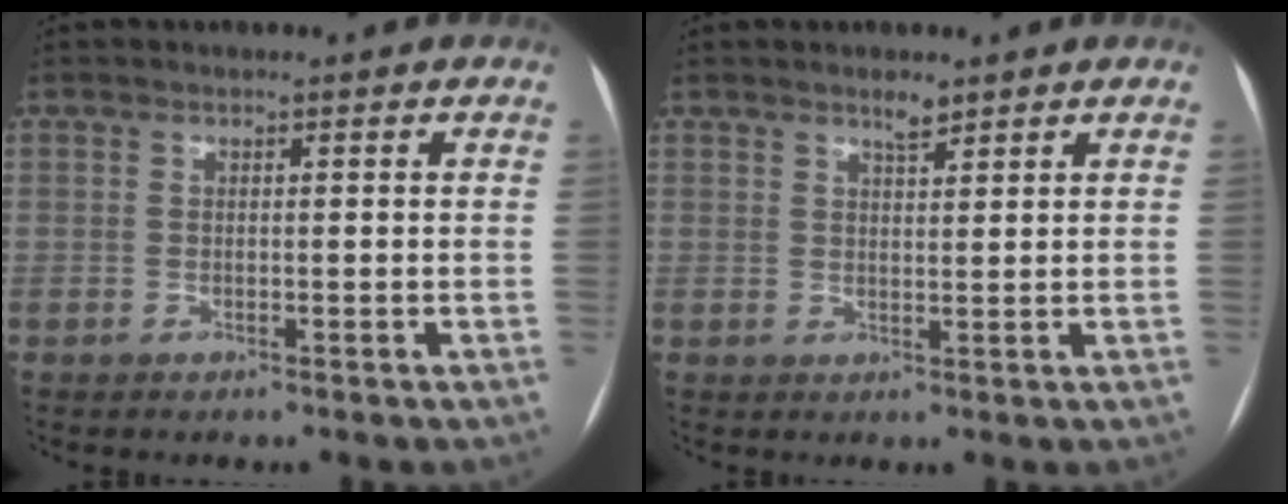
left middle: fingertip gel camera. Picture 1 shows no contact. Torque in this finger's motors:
{"motor_torque": [0.00, 0.00, 0.00, 0.00]}